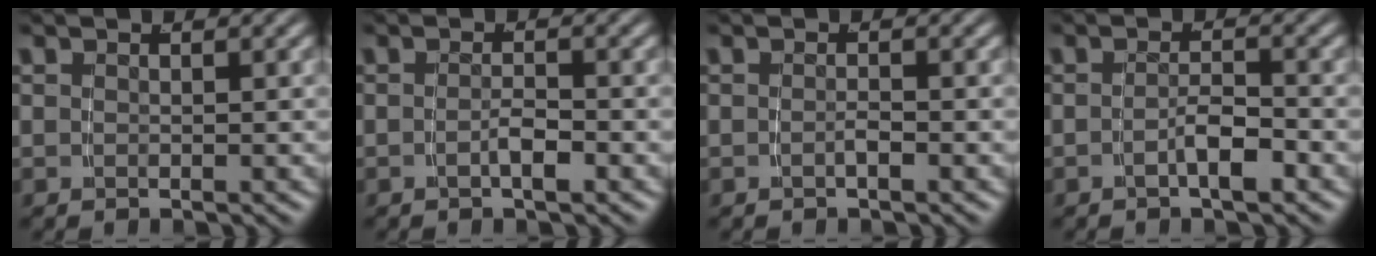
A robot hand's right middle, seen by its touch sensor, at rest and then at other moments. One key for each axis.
{"total": 1.5, "fx": -1.0, "fy": -0.1, "fz": 1.2, "tx": -0.019, "ty": -0.002, "tz": -0.017}
{"total": 0.8, "fx": -0.7, "fy": 0.0, "fz": 0.4, "tx": -0.009, "ty": 0.001, "tz": -0.014}
{"total": 2.2, "fx": -1.5, "fy": 0.0, "fz": 1.6, "tx": -0.022, "ty": -0.003, "tz": -0.025}